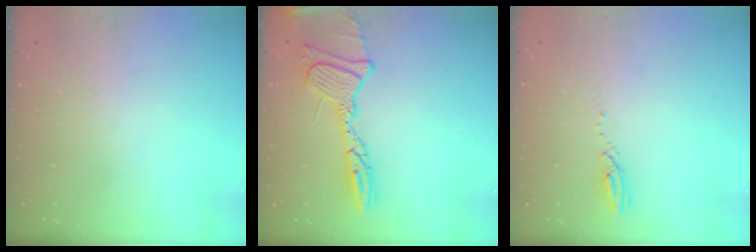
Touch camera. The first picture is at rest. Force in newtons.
{"total": 17.1, "press": 17.1, "slide": 1.5}
{"total": 3.0, "press": 3.0, "slide": 0.1}